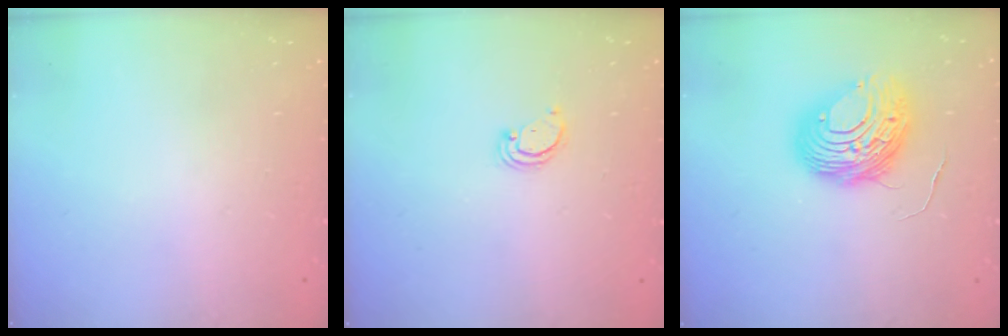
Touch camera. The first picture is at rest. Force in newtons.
{"total": 2.1, "press": 2.1, "slide": 0.2}
{"total": 10.7, "press": 10.6, "slide": 1.2}